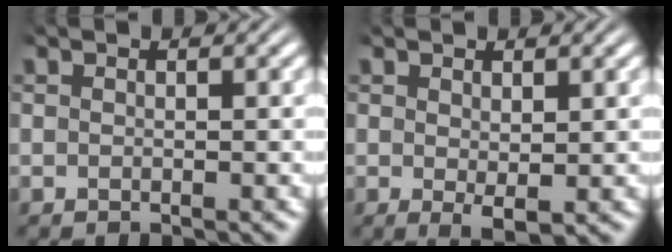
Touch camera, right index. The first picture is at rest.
{"total": 1.7, "force": [-0.1, 0.5, 1.6], "torque": [-0.026, -0.014, 0.007]}